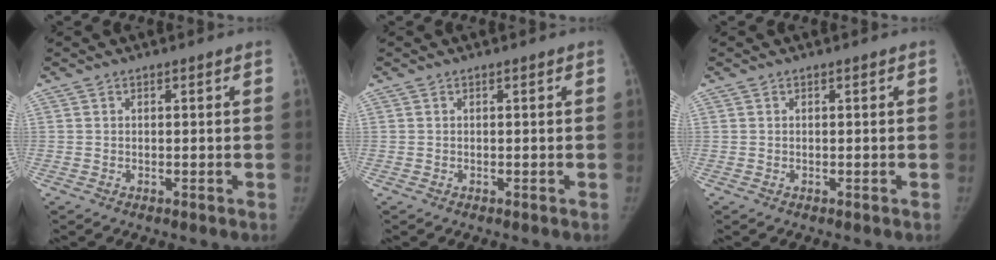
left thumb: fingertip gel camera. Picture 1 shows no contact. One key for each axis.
{"total": 0.0}
{"total": 0.0}